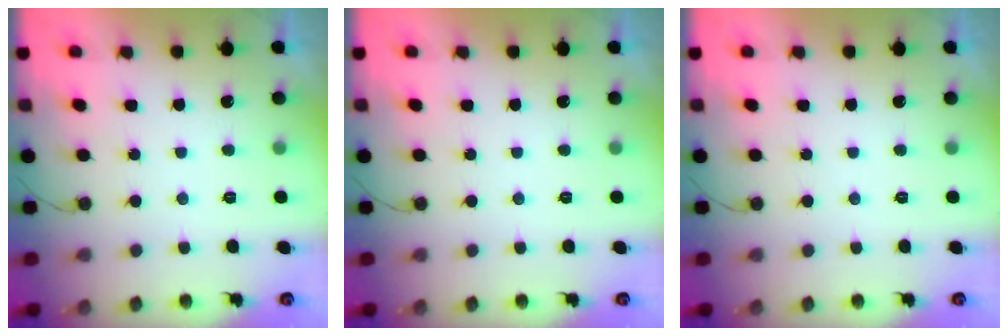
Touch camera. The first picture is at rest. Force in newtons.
{"total": 0.0}
{"total": 0.0}